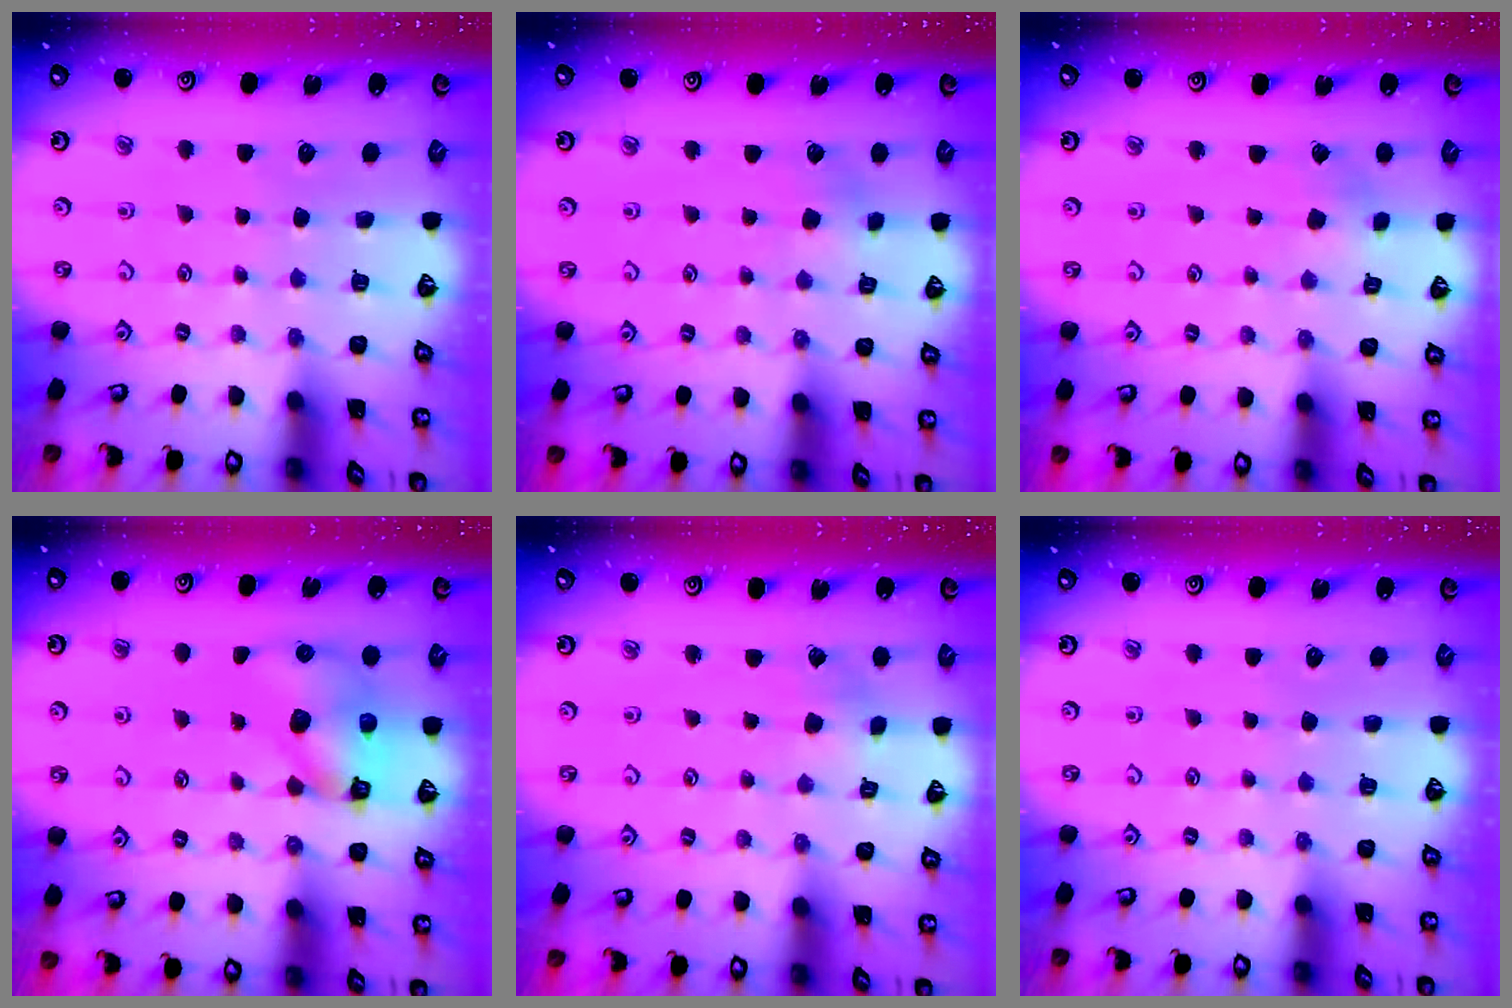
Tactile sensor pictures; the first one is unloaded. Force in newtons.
{"total": 2.6, "press": 2.6, "slide": 0.4}
{"total": 2.6, "press": 2.6, "slide": 0.2}
{"total": 9.9, "press": 9.8, "slide": 1.7}
{"total": 1.7, "press": 1.6, "slide": 0.2}
{"total": 0.0}